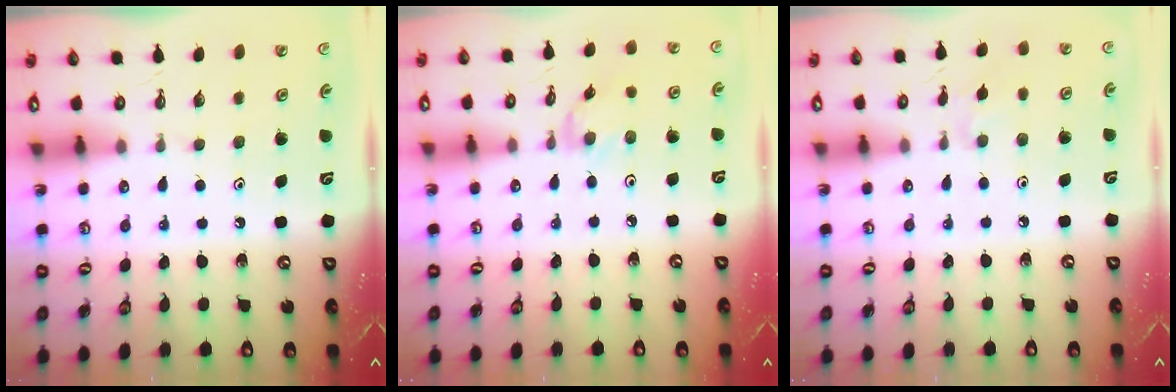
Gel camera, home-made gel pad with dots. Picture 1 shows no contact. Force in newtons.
{"total": 2.0, "press": 2.0, "slide": 0.3}
{"total": 5.6, "press": 5.5, "slide": 0.9}